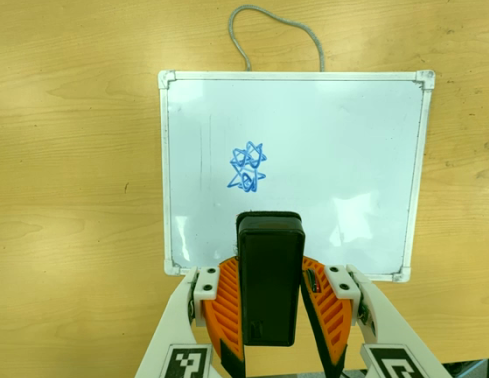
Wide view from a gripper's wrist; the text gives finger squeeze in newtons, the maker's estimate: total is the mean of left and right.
{"total": 5.6, "left": 4.3, "right": 6.9}